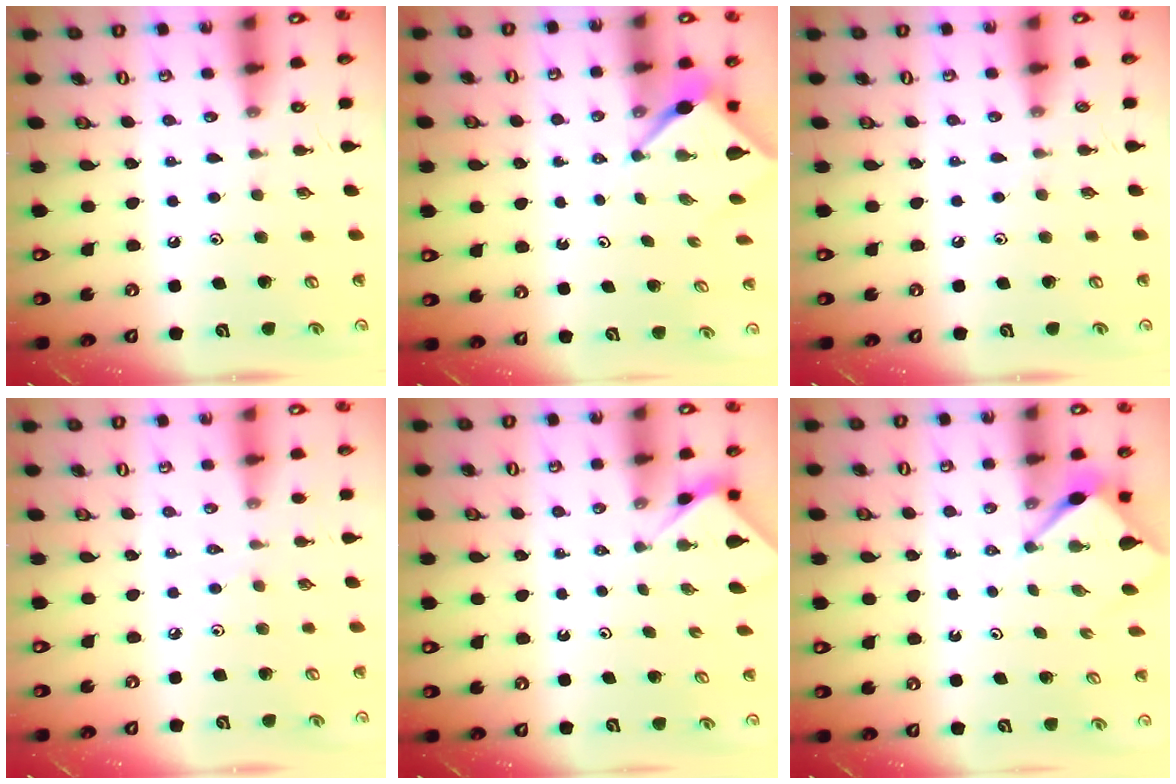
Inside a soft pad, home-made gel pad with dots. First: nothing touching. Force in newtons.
{"total": 3.0, "press": 3.0, "slide": 0.2}
{"total": 2.8, "press": 2.8, "slide": 0.4}
{"total": 2.1, "press": 2.1, "slide": 0.5}
{"total": 2.0, "press": 1.9, "slide": 0.4}
{"total": 2.9, "press": 2.9, "slide": 0.3}